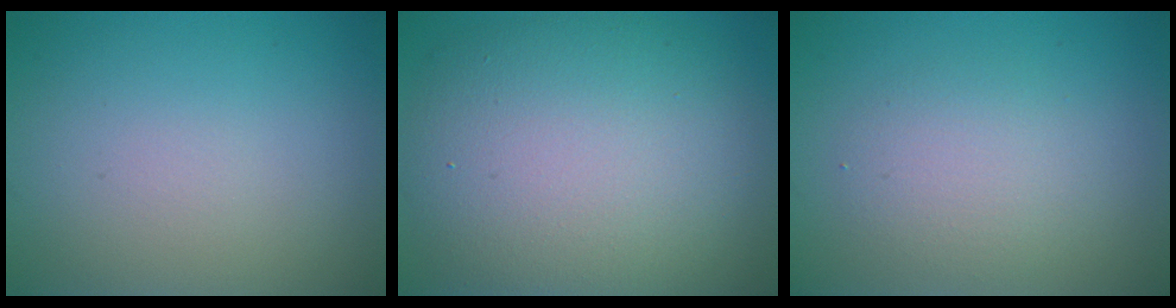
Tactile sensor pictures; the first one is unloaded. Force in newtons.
{"total": 11.8, "press": 11.8, "slide": 0.9}
{"total": 2.6, "press": 2.6, "slide": 0.2}